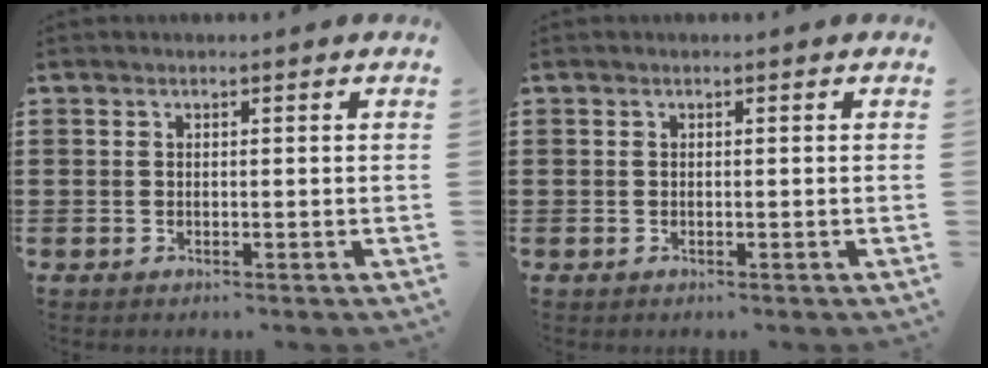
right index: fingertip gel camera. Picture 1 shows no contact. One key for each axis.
{"total": 0.0}